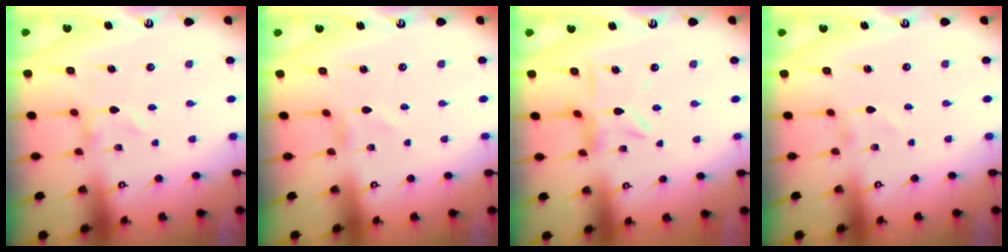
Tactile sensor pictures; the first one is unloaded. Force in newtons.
{"total": 0.8, "press": 0.8, "slide": 0.1}
{"total": 7.2, "press": 7.2, "slide": 0.7}
{"total": 0.9, "press": 0.8, "slide": 0.1}